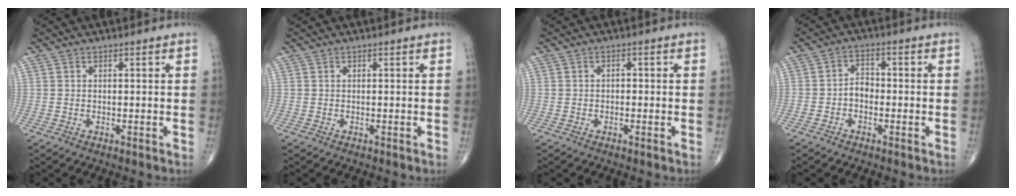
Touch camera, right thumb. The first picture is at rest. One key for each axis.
{"total": 0.0}
{"total": 1.1, "fx": -0.2, "fy": 0.8, "fz": 0.7, "tx": -0.003, "ty": 0.004, "tz": -0.006}
{"total": 3.4, "fx": -1.2, "fy": 2.4, "fz": 2.1, "tx": -0.023, "ty": 0.019, "tz": -0.028}